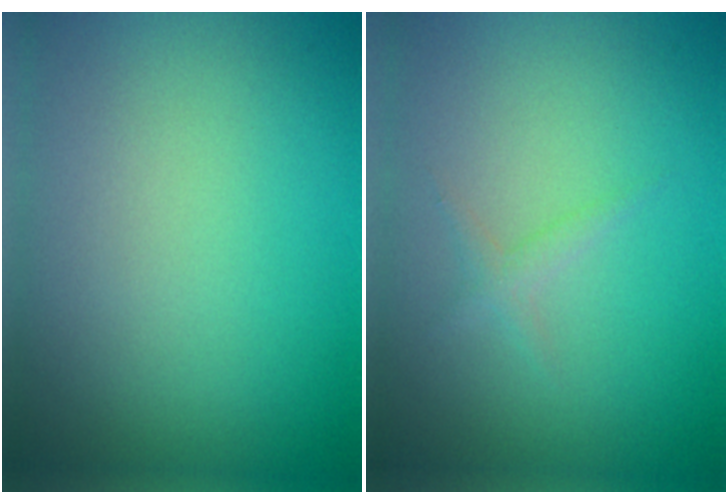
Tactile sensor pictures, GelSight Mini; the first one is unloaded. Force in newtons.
{"total": 0.9, "press": 0.9, "slide": 0.0}